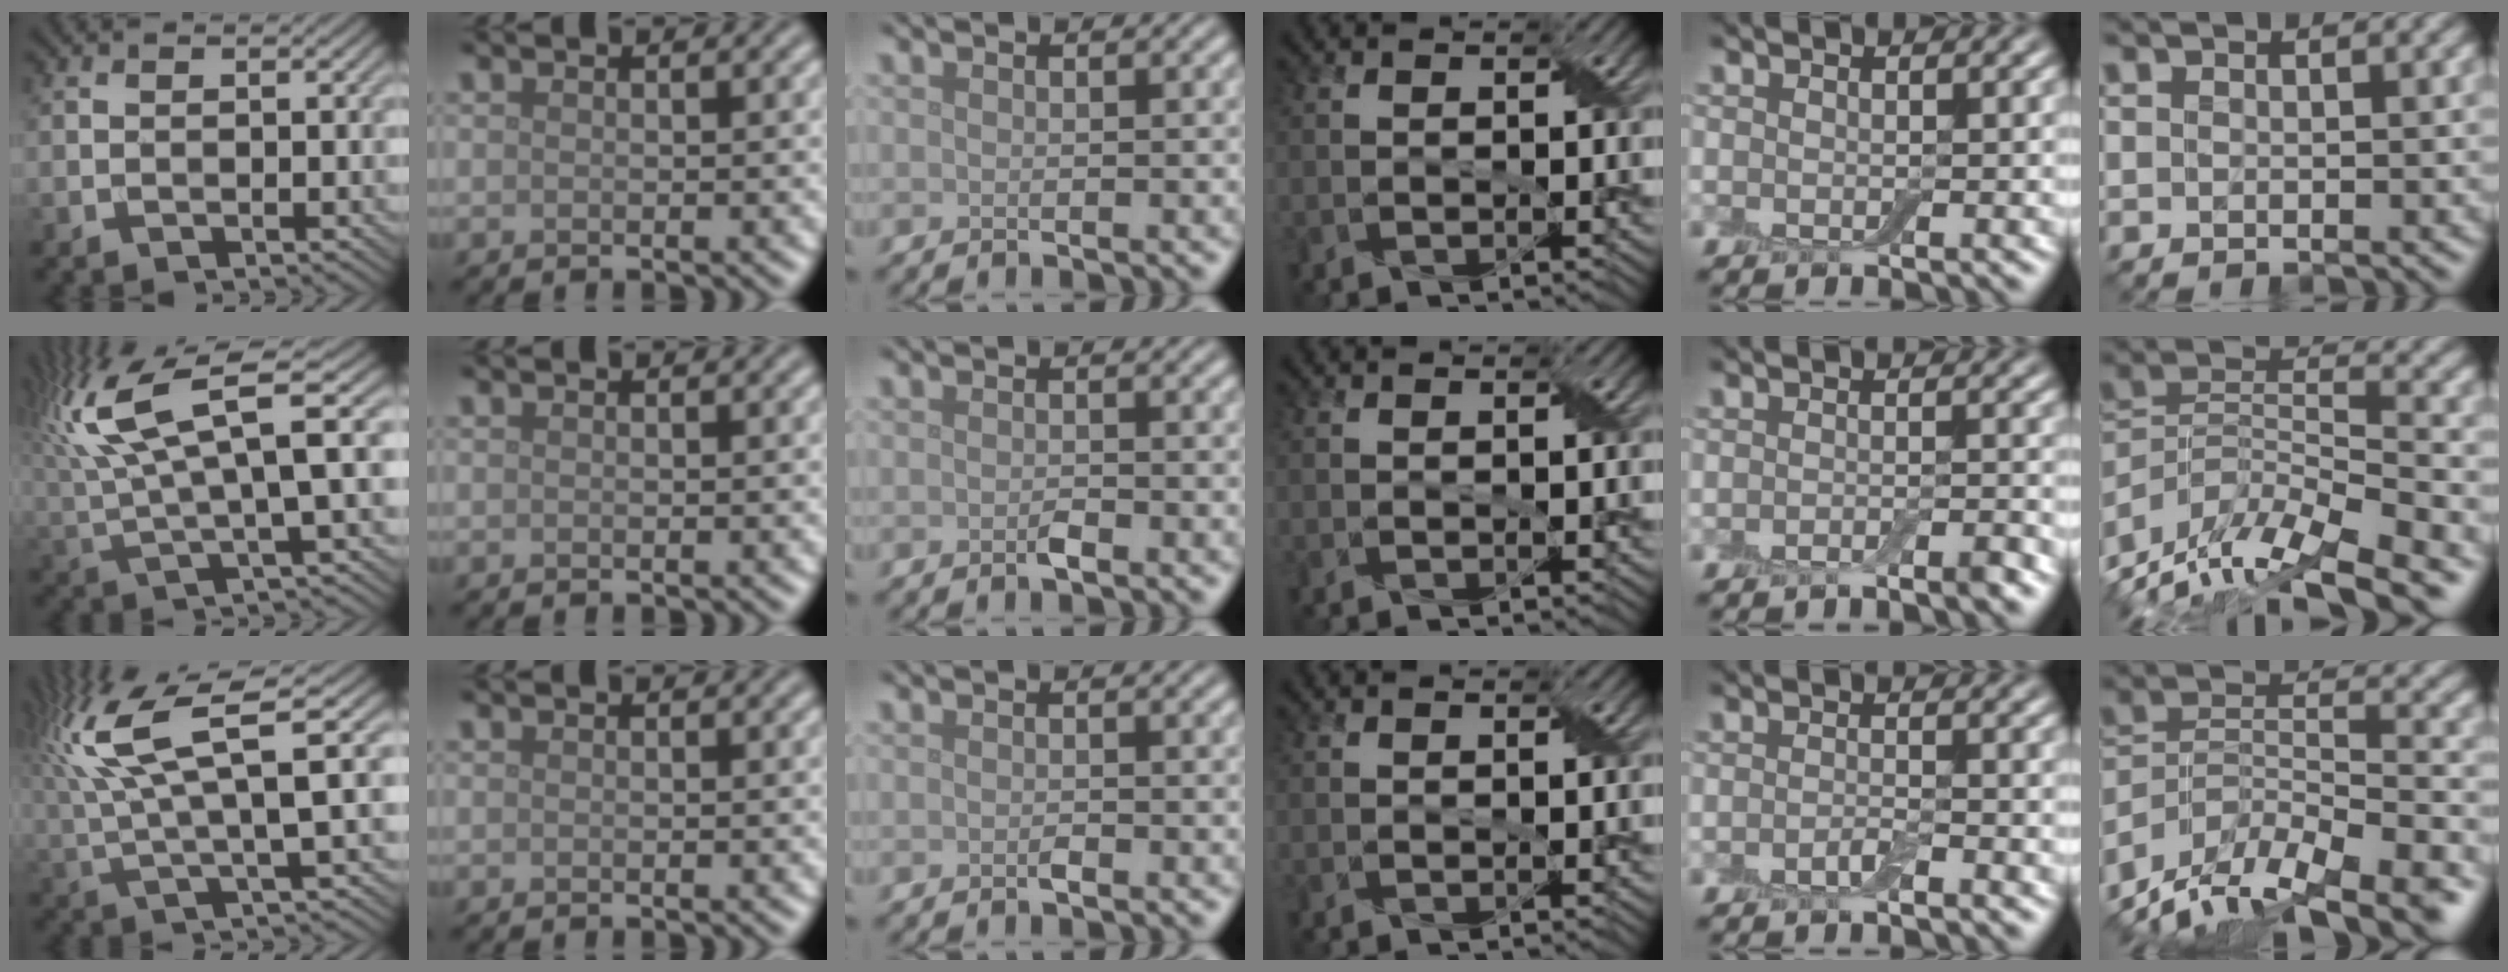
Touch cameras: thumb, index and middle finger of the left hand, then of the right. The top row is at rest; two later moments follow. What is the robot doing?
{"motion": "peel", "object": "aluminum foil"}